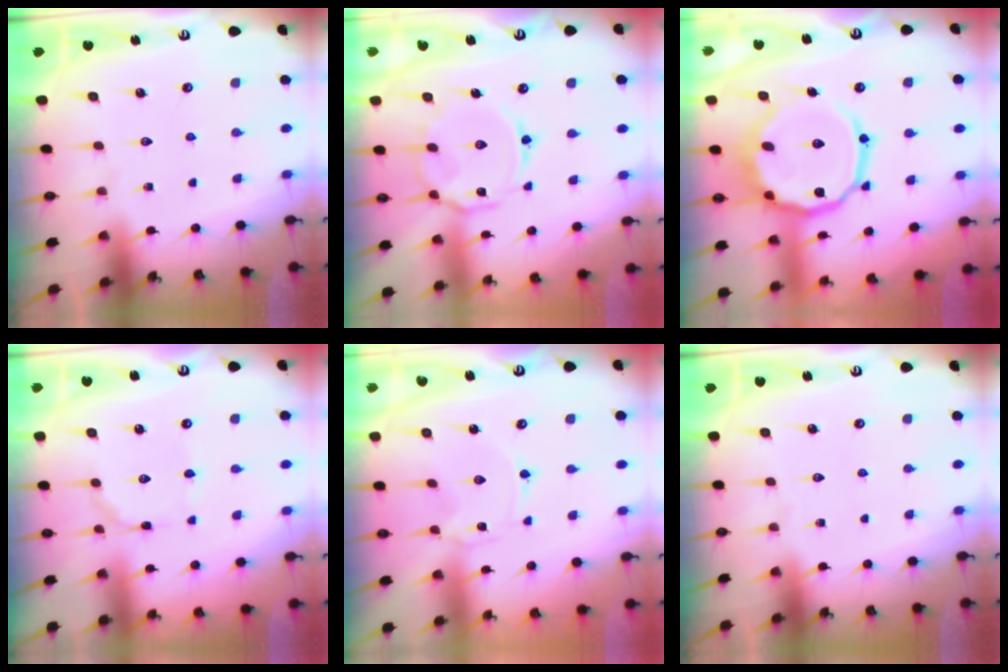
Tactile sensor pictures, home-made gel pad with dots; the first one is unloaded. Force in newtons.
{"total": 11.4, "press": 11.4, "slide": 1.0}
{"total": 15.9, "press": 15.8, "slide": 1.7}
{"total": 2.2, "press": 2.2, "slide": 0.2}
{"total": 0.0}
{"total": 0.0}